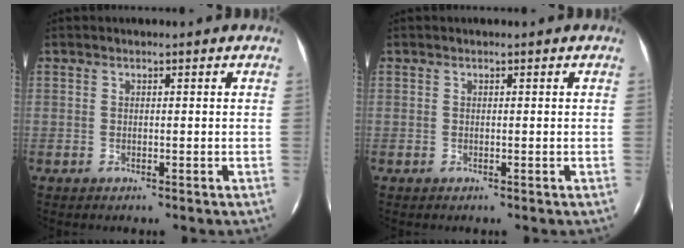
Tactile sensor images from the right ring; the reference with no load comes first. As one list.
[{"total": 0.0}]